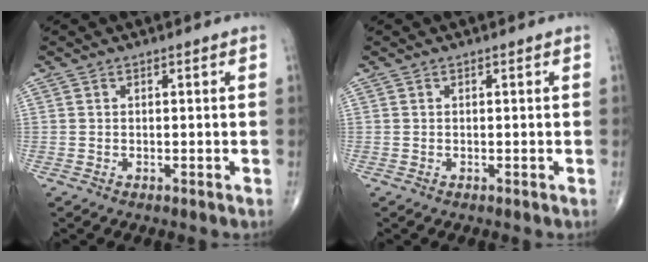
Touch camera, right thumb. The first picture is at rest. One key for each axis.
{"total": 0.0}